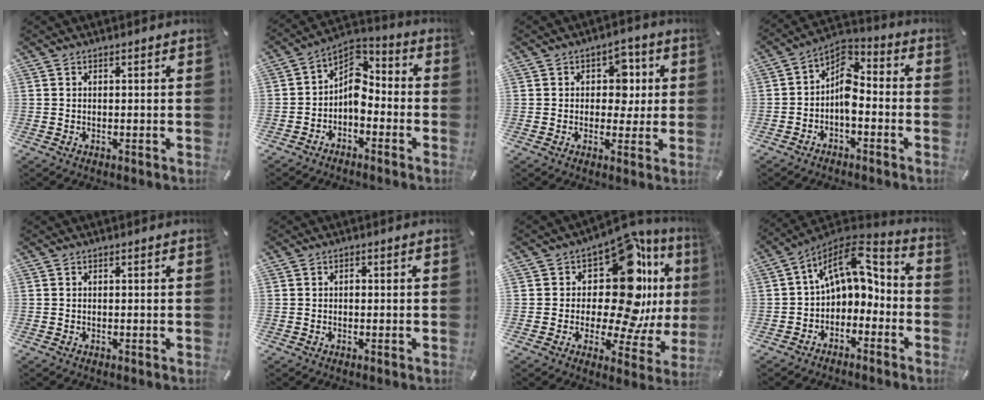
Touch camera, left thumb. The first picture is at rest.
{"total": 7.6, "force": [-2.7, 5.6, 4.4], "torque": [-0.087, 0.012, -0.057]}
{"total": 7.1, "force": [0.9, 5.8, 4.0], "torque": [-0.042, 0.000, 0.007]}
{"total": 7.7, "force": [-2.9, 4.7, 5.4], "torque": [-0.110, 0.000, -0.062]}
{"total": 0.0}
{"total": 0.9, "force": [-0.1, 0.8, 0.5], "torque": [-0.010, 0.004, -0.003]}
{"total": 21.0, "force": [6.5, 11.6, 16.2], "torque": [-0.227, -0.070, 0.109]}
{"total": 11.4, "force": [3.2, 7.5, 7.9], "torque": [-0.134, -0.013, 0.062]}